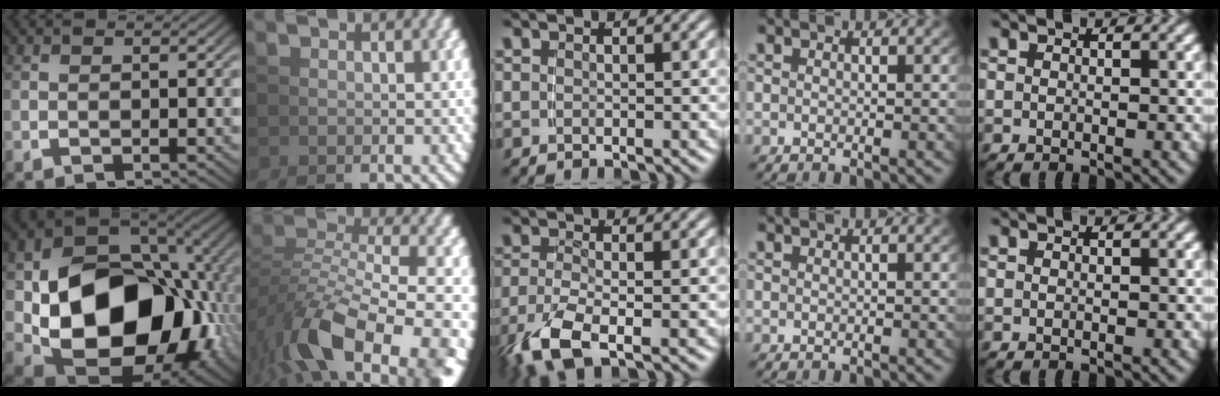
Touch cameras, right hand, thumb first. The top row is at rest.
{"thumb": {"total": 24.7, "force": [-3.3, 16.2, 18.4], "torque": [-0.348, -0.078, -0.017]}, "index": {"total": 10.4, "force": [-3.0, 5.2, 8.4], "torque": [-0.148, -0.032, -0.027]}, "middle": {"total": 4.5, "force": [-2.5, 1.6, 3.4], "torque": [-0.087, -0.021, -0.031]}}